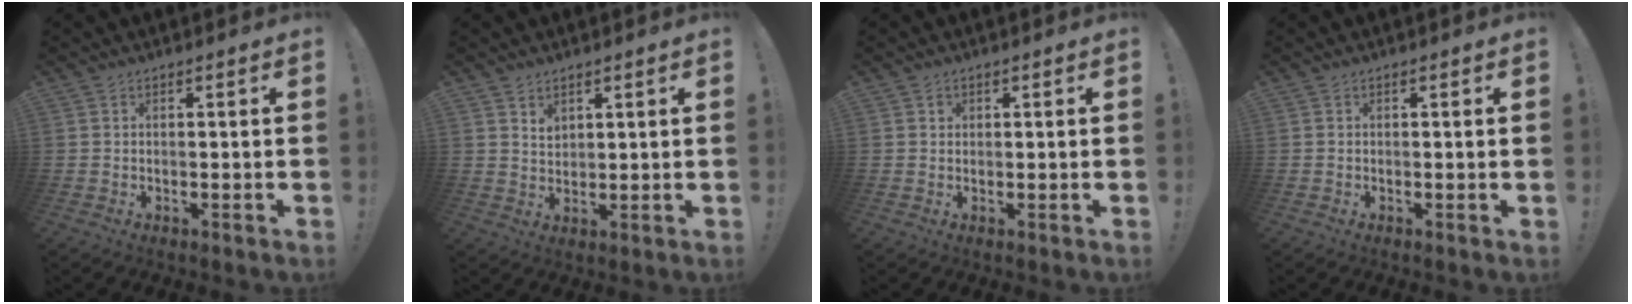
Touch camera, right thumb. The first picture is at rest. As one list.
[{"total": 3.1, "force": [2.3, 2.0, 0.8], "torque": [-0.004, -0.018, 0.041]}, {"total": 1.1, "force": [0.5, 0.9, 0.1], "torque": [0.003, -0.001, 0.008]}, {"total": 0.0}]